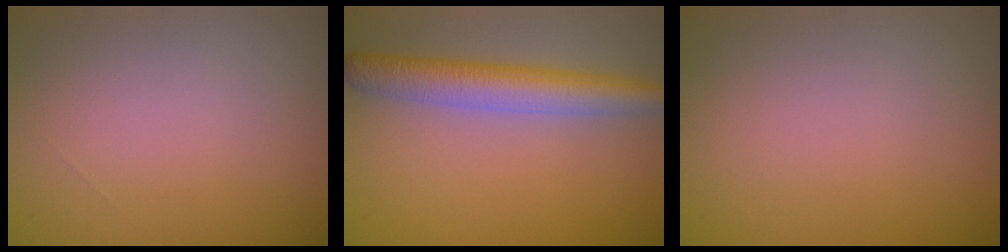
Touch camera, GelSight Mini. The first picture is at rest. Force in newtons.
{"total": 5.0, "press": 5.0, "slide": 0.3}
{"total": 0.0}